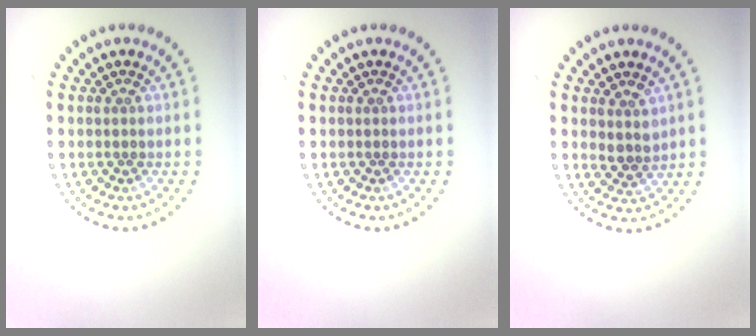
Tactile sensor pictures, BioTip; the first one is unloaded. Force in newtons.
{"total": 0.0}
{"total": 2.0, "press": 1.6, "slide": 1.1}